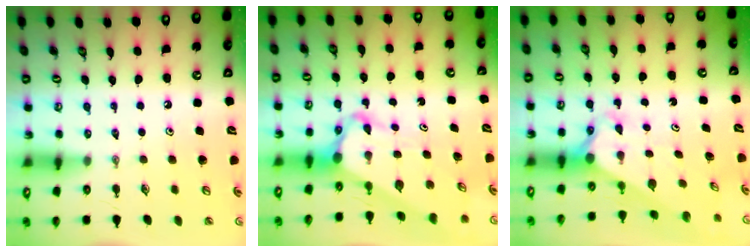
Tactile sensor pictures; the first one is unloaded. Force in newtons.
{"total": 5.5, "press": 5.5, "slide": 0.5}
{"total": 2.5, "press": 2.5, "slide": 0.2}